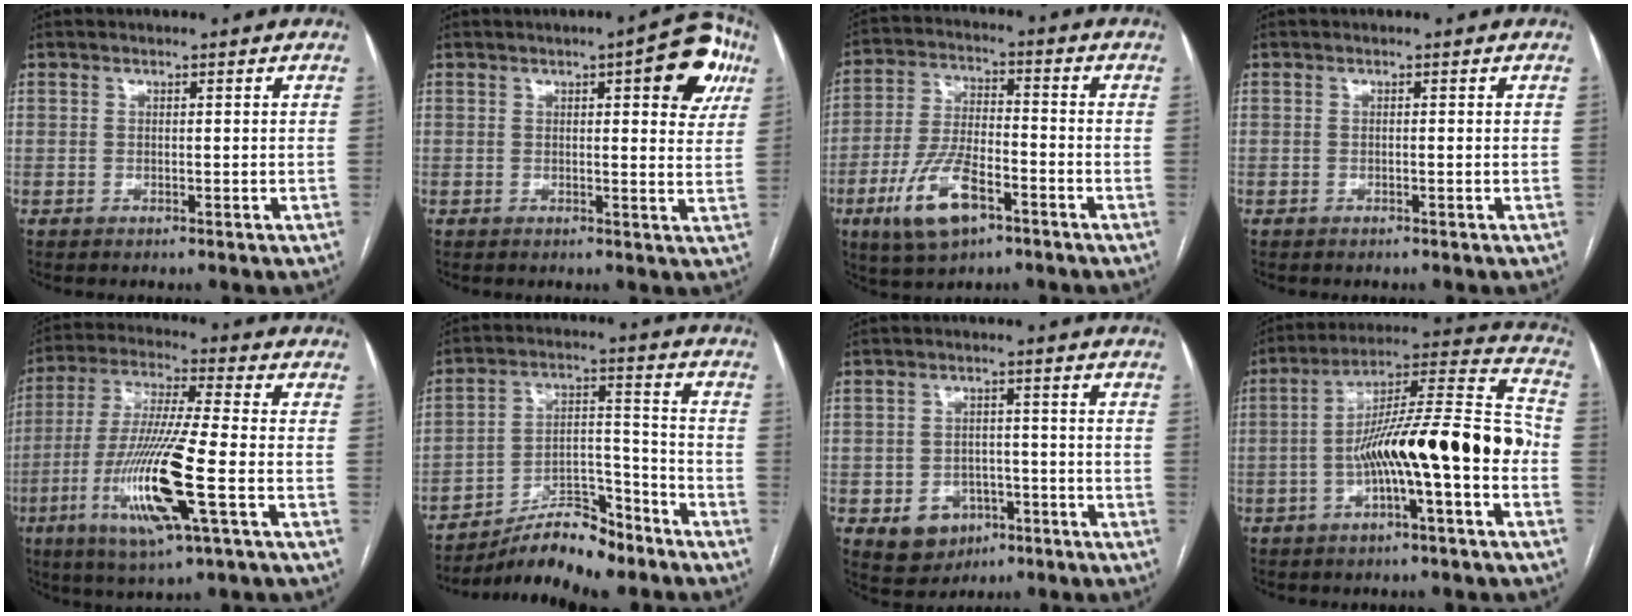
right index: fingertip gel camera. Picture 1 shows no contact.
{"total": 9.0, "force": [3.9, 2.2, 7.8], "torque": [-0.083, 0.008, 0.038]}
{"total": 11.5, "force": [-5.8, 4.3, 9.0], "torque": [-0.196, -0.002, -0.102]}
{"total": 0.0}
{"total": 15.9, "force": [-5.0, 0.4, 15.0], "torque": [-0.311, -0.021, -0.095]}
{"total": 11.8, "force": [-10.0, 2.8, 5.5], "torque": [-0.087, 0.025, -0.171]}
{"total": 6.6, "force": [-2.8, 5.4, 2.6], "torque": [-0.044, 0.006, -0.032]}
{"total": 16.5, "force": [-3.9, 1.7, 15.9], "torque": [-0.262, 0.035, -0.063]}